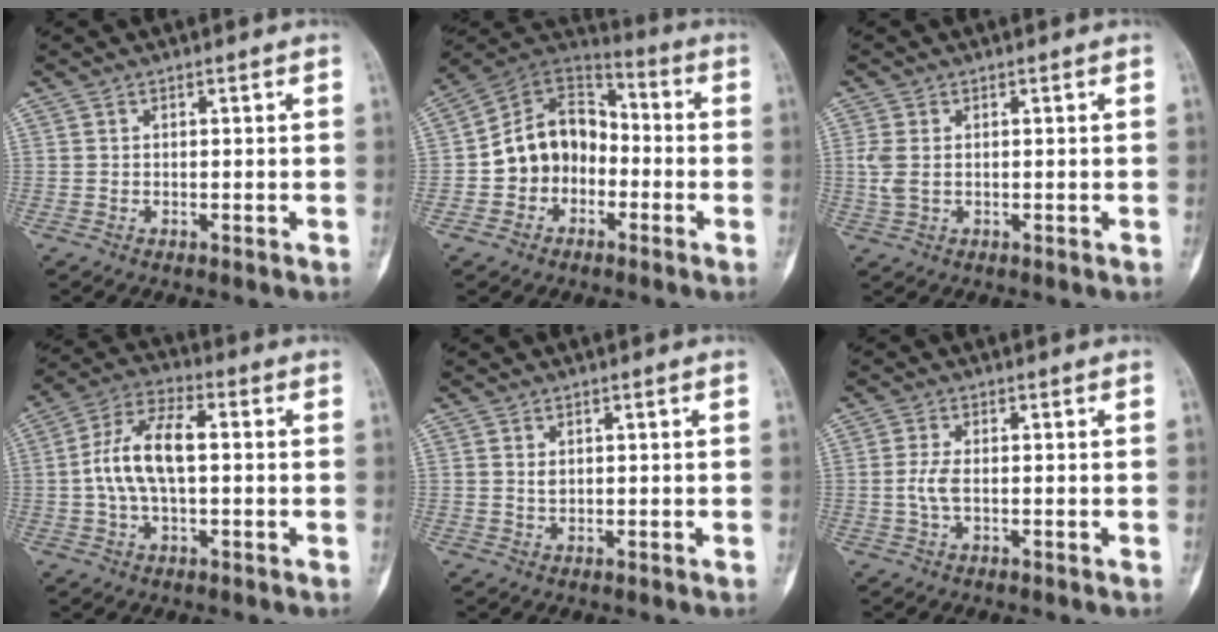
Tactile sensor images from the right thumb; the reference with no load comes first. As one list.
[{"total": 13.4, "force": [-2.7, 10.8, 7.5], "torque": [-0.091, 0.056, -0.060]}, {"total": 3.2, "force": [0.1, 1.9, 2.5], "torque": [-0.079, 0.002, 0.004]}, {"total": 11.4, "force": [0.2, 5.6, 9.9], "torque": [-0.198, 0.030, -0.001]}, {"total": 1.1, "force": [0.3, 0.8, 0.7], "torque": [-0.007, -0.001, 0.007]}, {"total": 2.8, "force": [-0.4, 1.1, 2.6], "torque": [-0.068, -0.001, -0.009]}]